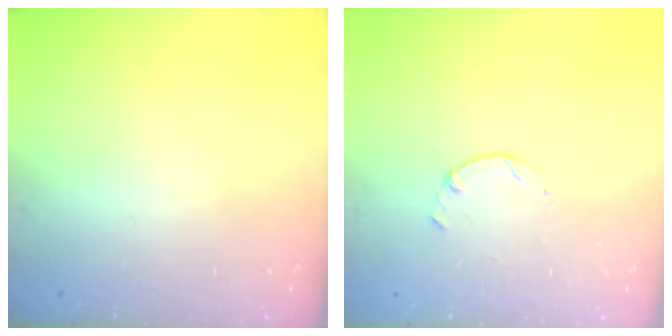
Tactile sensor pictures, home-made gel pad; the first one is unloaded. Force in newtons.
{"total": 1.3, "press": 1.2, "slide": 0.4}